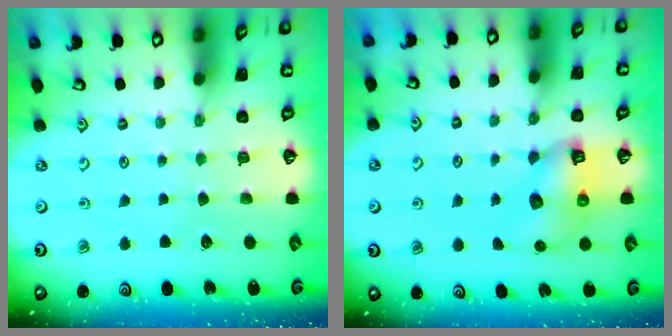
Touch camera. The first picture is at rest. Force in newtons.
{"total": 8.1, "press": 8.0, "slide": 1.1}